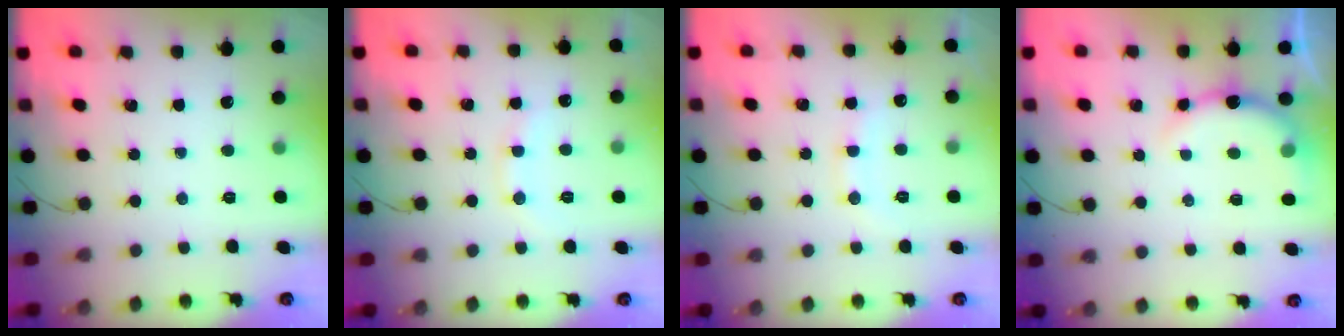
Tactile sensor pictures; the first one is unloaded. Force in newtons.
{"total": 7.8, "press": 7.7, "slide": 1.5}
{"total": 9.8, "press": 9.7, "slide": 1.2}
{"total": 6.7, "press": 6.6, "slide": 1.2}